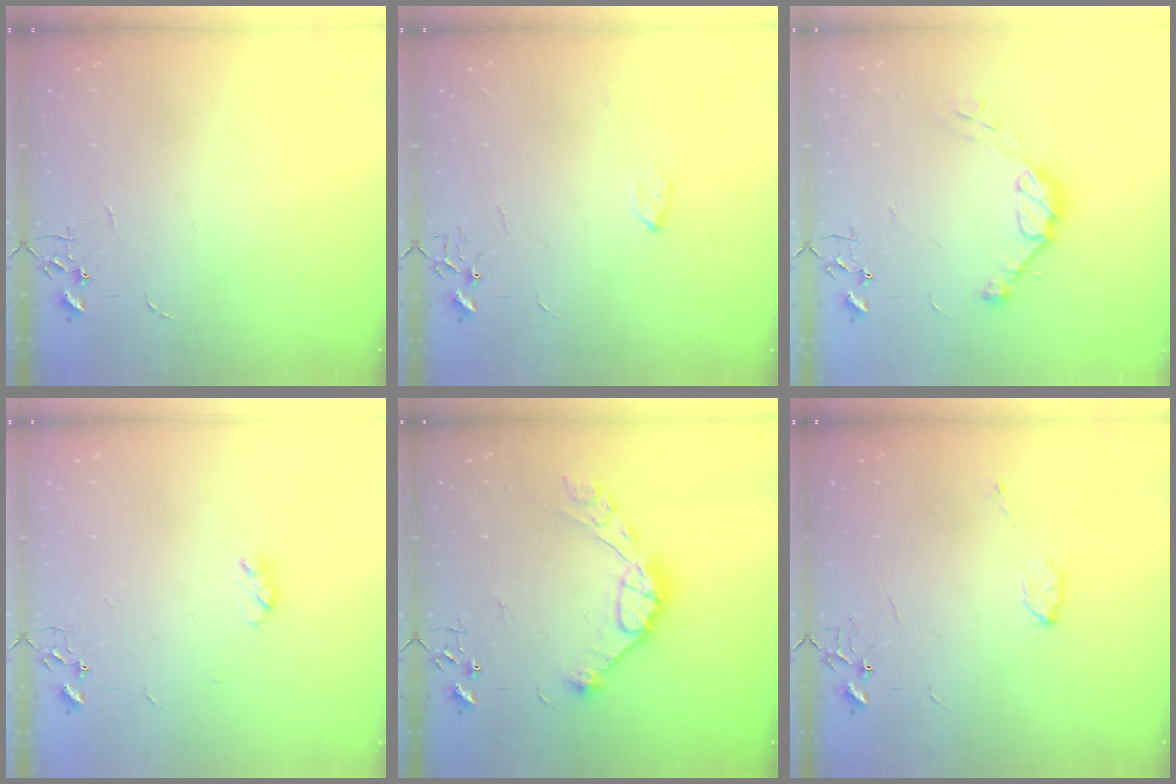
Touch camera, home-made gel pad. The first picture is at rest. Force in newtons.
{"total": 3.3, "press": 3.3, "slide": 0.6}
{"total": 10.3, "press": 10.2, "slide": 0.8}
{"total": 4.1, "press": 4.0, "slide": 0.6}
{"total": 12.9, "press": 12.9, "slide": 1.0}
{"total": 4.6, "press": 4.5, "slide": 0.8}